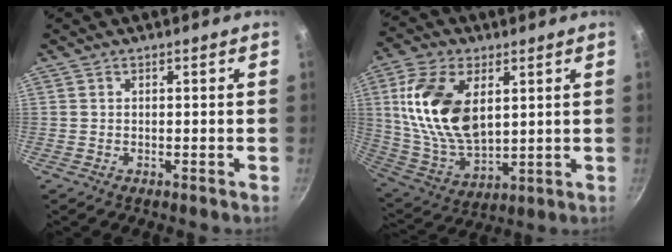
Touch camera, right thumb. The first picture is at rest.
{"total": 18.6, "force": [4.7, 10.8, 14.4], "torque": [-0.262, -0.019, 0.101]}